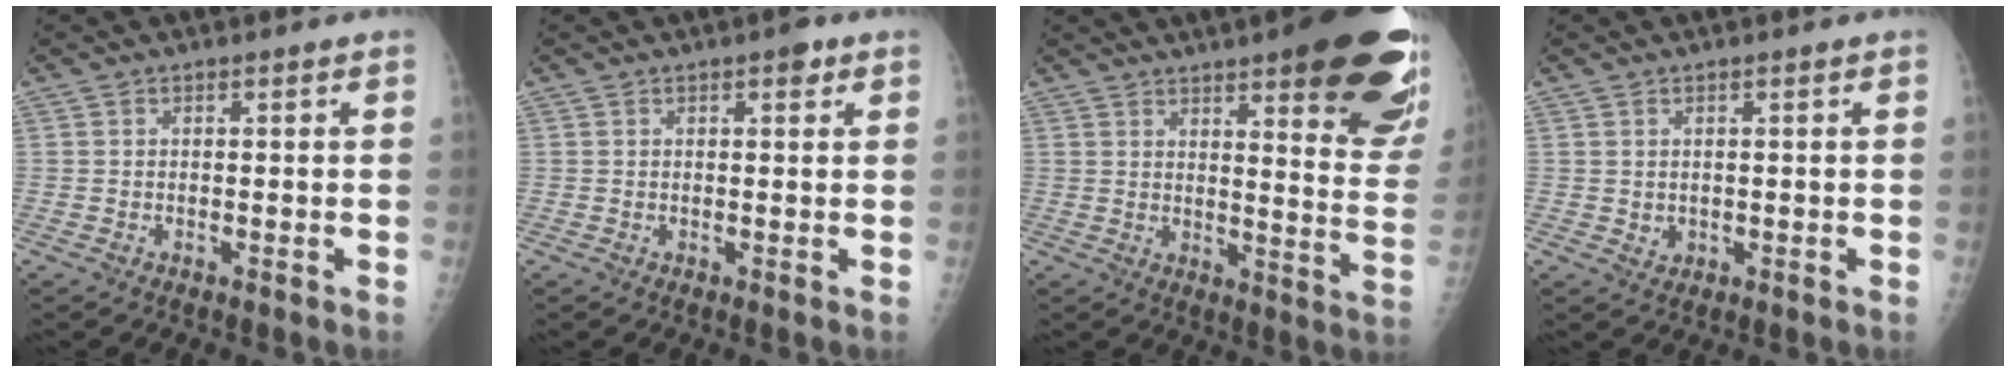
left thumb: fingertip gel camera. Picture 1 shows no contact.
{"total": 2.1, "force": [1.2, 0.9, 1.5], "torque": [-0.014, -0.002, 0.014]}
{"total": 25.7, "force": [14.7, 6.4, 20.1], "torque": [-0.193, -0.055, 0.184]}
{"total": 1.4, "force": [0.3, 1.3, 0.6], "torque": [-0.006, -0.003, 0.010]}